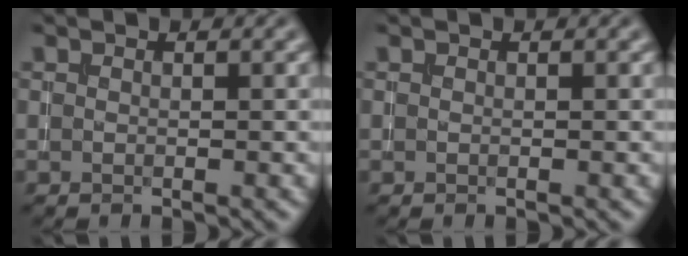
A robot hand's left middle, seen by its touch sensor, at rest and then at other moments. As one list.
[{"total": 0.0}]